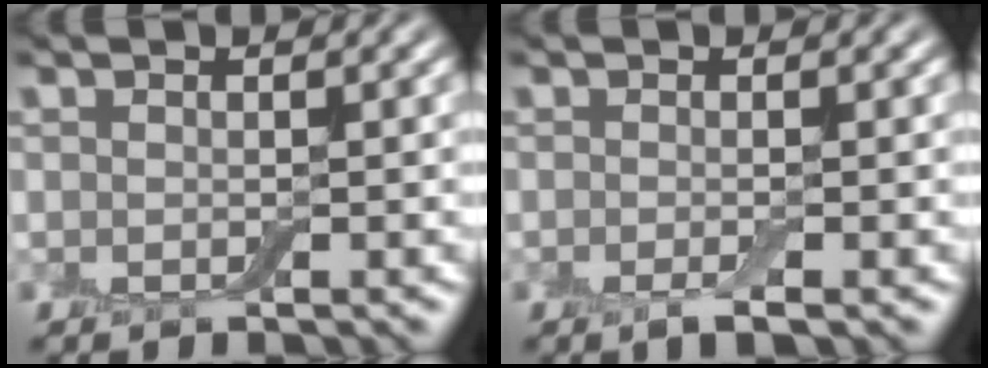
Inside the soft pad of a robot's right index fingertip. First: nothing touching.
{"total": 1.3, "force": [-0.6, 0.2, 1.2], "torque": [-0.021, -0.007, -0.012]}